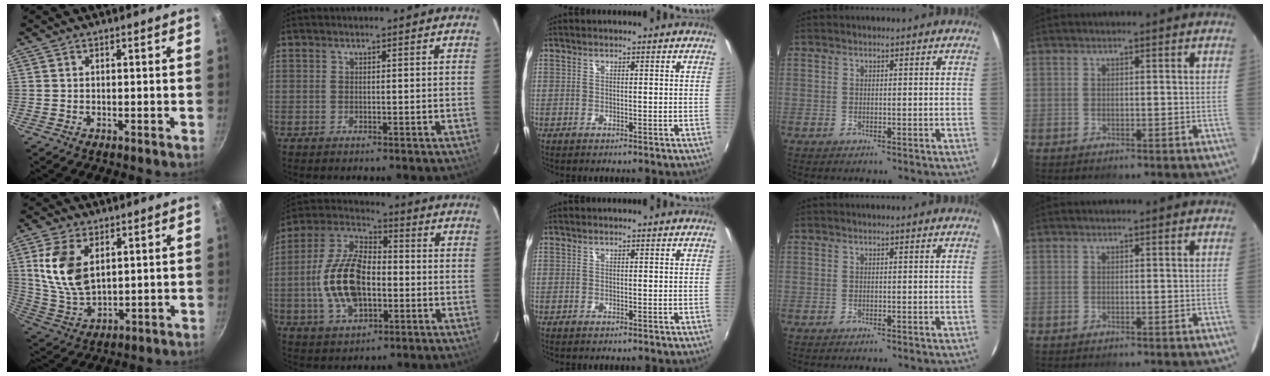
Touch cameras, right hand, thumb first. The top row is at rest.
{"thumb": {"total": 12.4, "force": [3.7, 7.4, 9.3], "torque": [-0.177, -0.022, 0.083]}, "index": {"total": 16.1, "force": [-2.6, 8.7, 13.3], "torque": [-0.279, 0.010, -0.045]}}